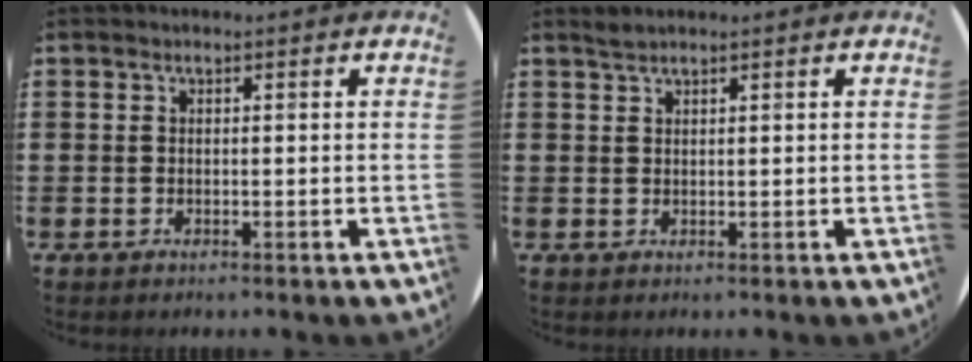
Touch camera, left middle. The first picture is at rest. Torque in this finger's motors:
{"motor_torque": [0.27, -0.25, 0.00, 0.00]}